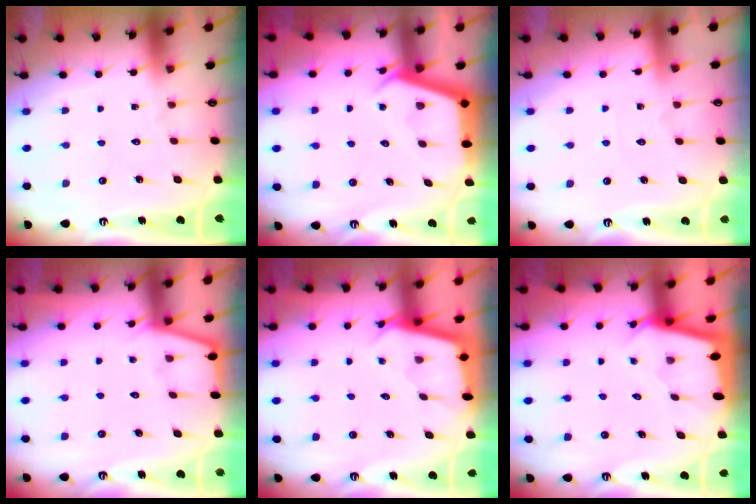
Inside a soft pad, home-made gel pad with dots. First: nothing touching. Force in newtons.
{"total": 4.0, "press": 3.9, "slide": 0.4}
{"total": 1.7, "press": 1.6, "slide": 0.3}
{"total": 4.4, "press": 4.4, "slide": 0.3}
{"total": 2.4, "press": 2.4, "slide": 0.1}
{"total": 2.4, "press": 2.4, "slide": 0.1}